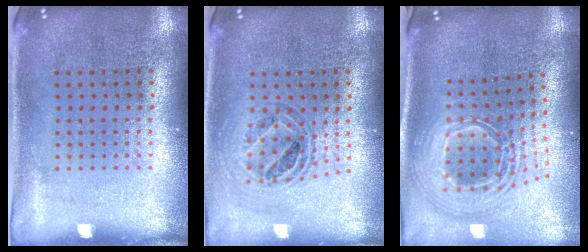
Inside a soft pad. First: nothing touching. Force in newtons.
{"total": 0.7, "press": 0.7, "slide": 0.0}
{"total": 2.5, "press": 1.9, "slide": 1.7}